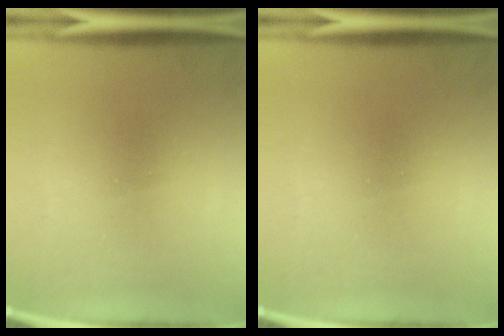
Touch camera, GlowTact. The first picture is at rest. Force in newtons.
{"total": 0.0}